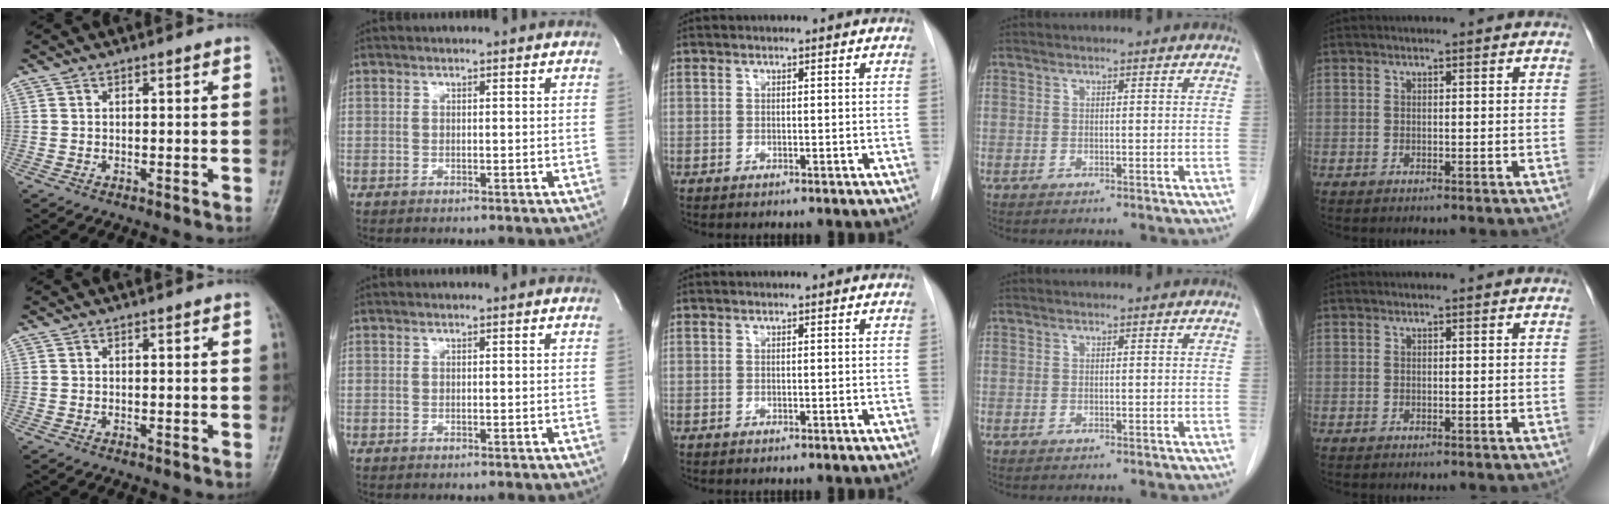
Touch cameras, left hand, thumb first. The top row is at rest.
{}